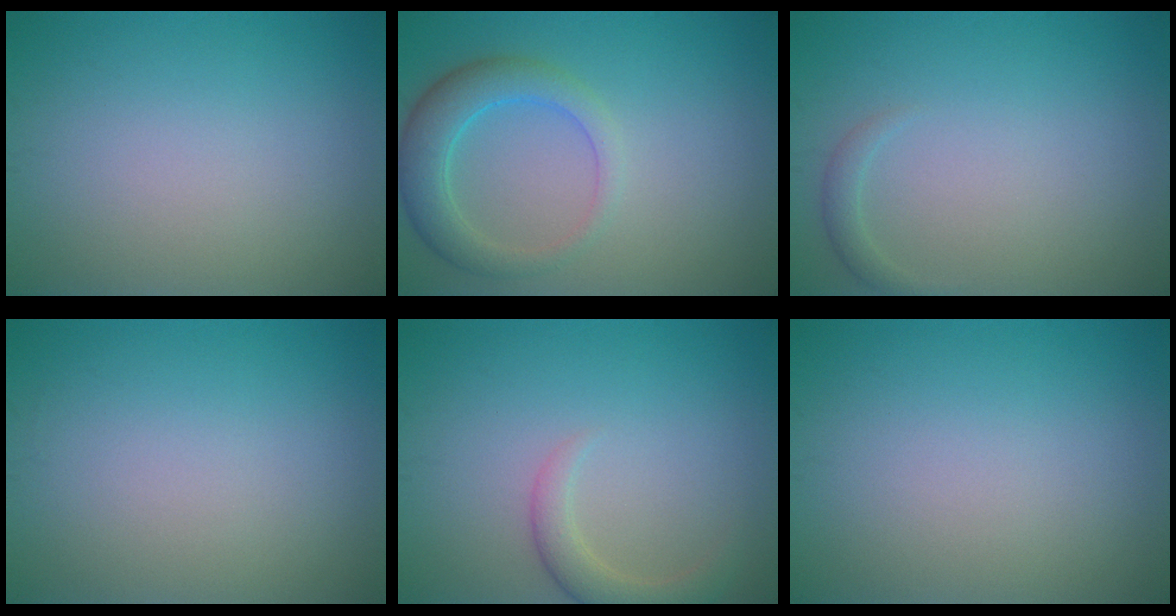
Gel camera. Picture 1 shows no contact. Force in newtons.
{"total": 4.2, "press": 4.2, "slide": 0.2}
{"total": 1.1, "press": 1.1, "slide": 0.0}
{"total": 0.0}
{"total": 2.6, "press": 2.5, "slide": 0.4}
{"total": 0.0}